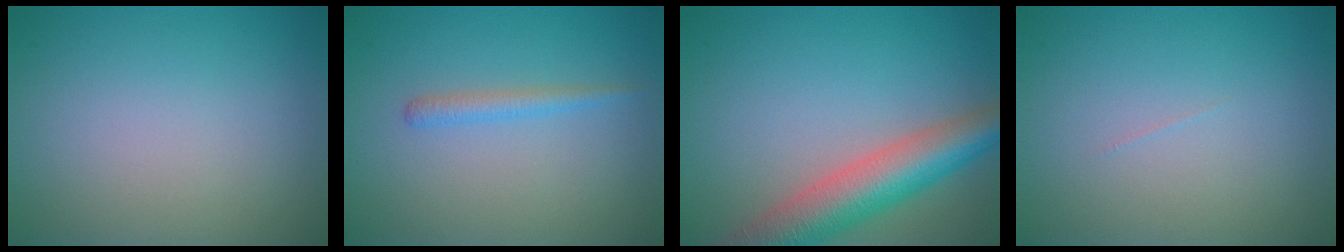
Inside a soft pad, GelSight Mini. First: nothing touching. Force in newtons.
{"total": 1.3, "press": 1.3, "slide": 0.1}
{"total": 7.6, "press": 7.6, "slide": 0.4}
{"total": 0.0}